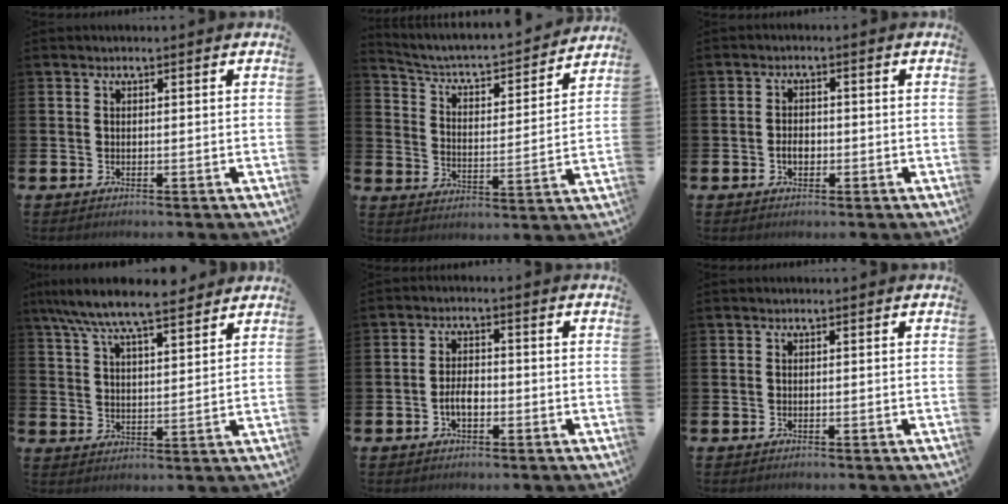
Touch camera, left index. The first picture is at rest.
{"total": 5.1, "force": [4.6, 1.3, 1.7], "torque": [-0.064, -0.040, 0.068]}
{"total": 2.3, "force": [-0.7, 1.6, 1.5], "torque": [-0.020, 0.001, -0.017]}
{"total": 8.1, "force": [7.5, 1.1, 2.8], "torque": [-0.078, -0.033, 0.135]}
{"total": 3.0, "force": [-1.0, 1.6, 2.3], "torque": [-0.034, 0.001, -0.021]}
{"total": 0.0}